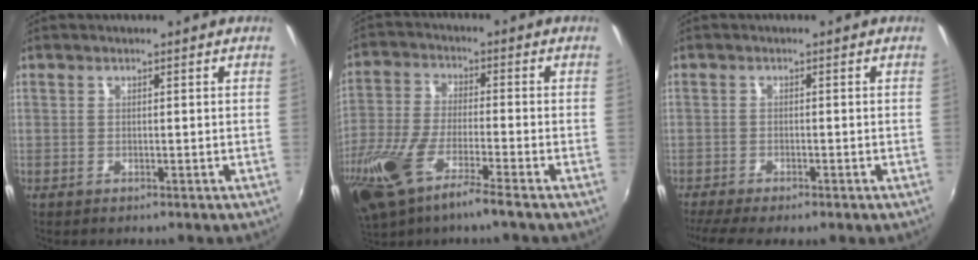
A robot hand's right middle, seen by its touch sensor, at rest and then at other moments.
{"total": 15.6, "force": [-9.8, 2.7, 11.7], "torque": [-0.254, -0.049, -0.186]}
{"total": 6.1, "force": [-4.9, 0.8, 3.6], "torque": [-0.085, -0.030, -0.082]}